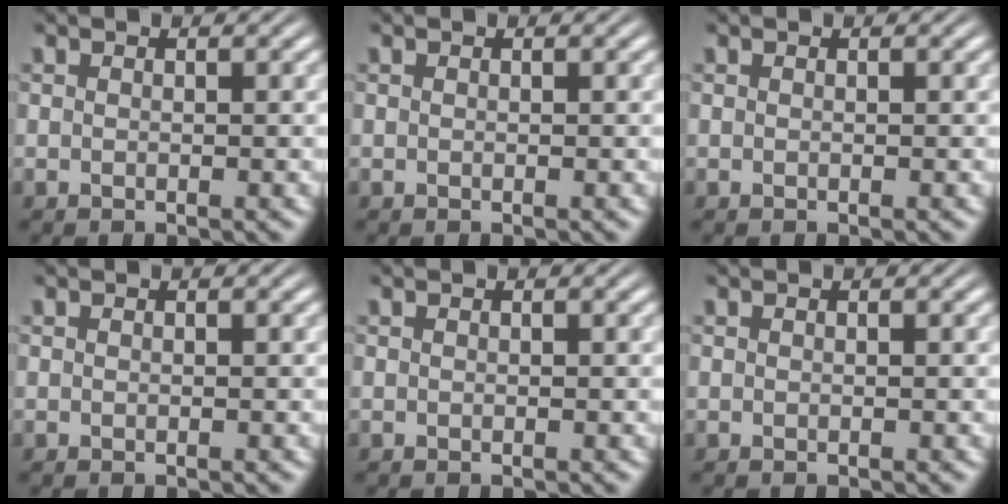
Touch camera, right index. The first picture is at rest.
{"total": 0.0}
{"total": 0.0}
{"total": 0.0}
{"total": 0.0}
{"total": 0.0}